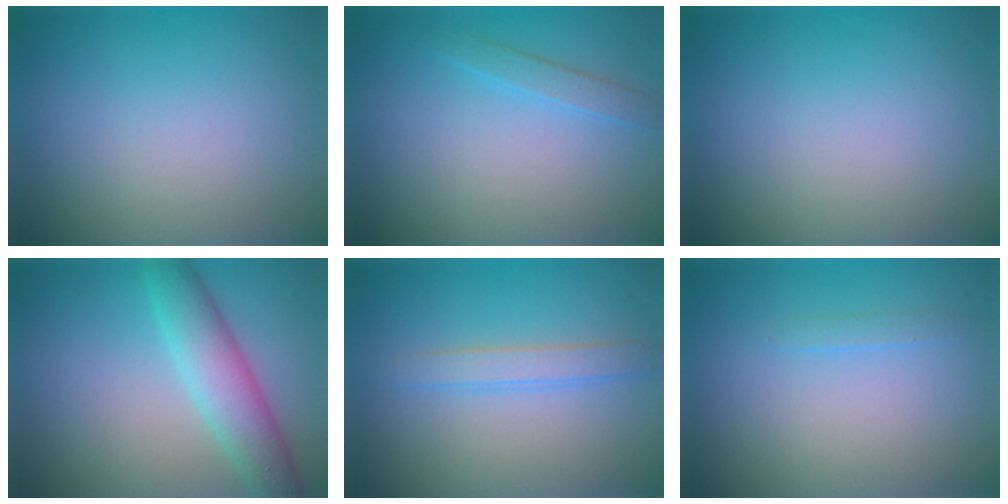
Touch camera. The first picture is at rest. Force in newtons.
{"total": 1.3, "press": 1.3, "slide": 0.1}
{"total": 0.0}
{"total": 5.1, "press": 5.1, "slide": 0.1}
{"total": 1.9, "press": 1.9, "slide": 0.0}
{"total": 0.7, "press": 0.7, "slide": 0.1}